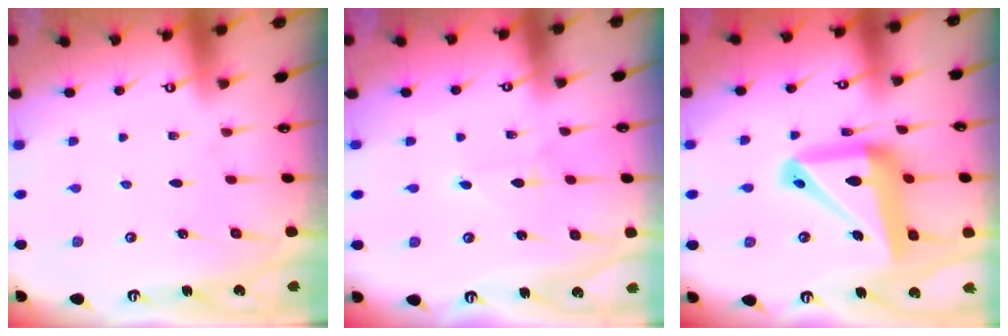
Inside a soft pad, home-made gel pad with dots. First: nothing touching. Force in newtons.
{"total": 1.6, "press": 1.6, "slide": 0.2}
{"total": 19.0, "press": 18.9, "slide": 2.0}